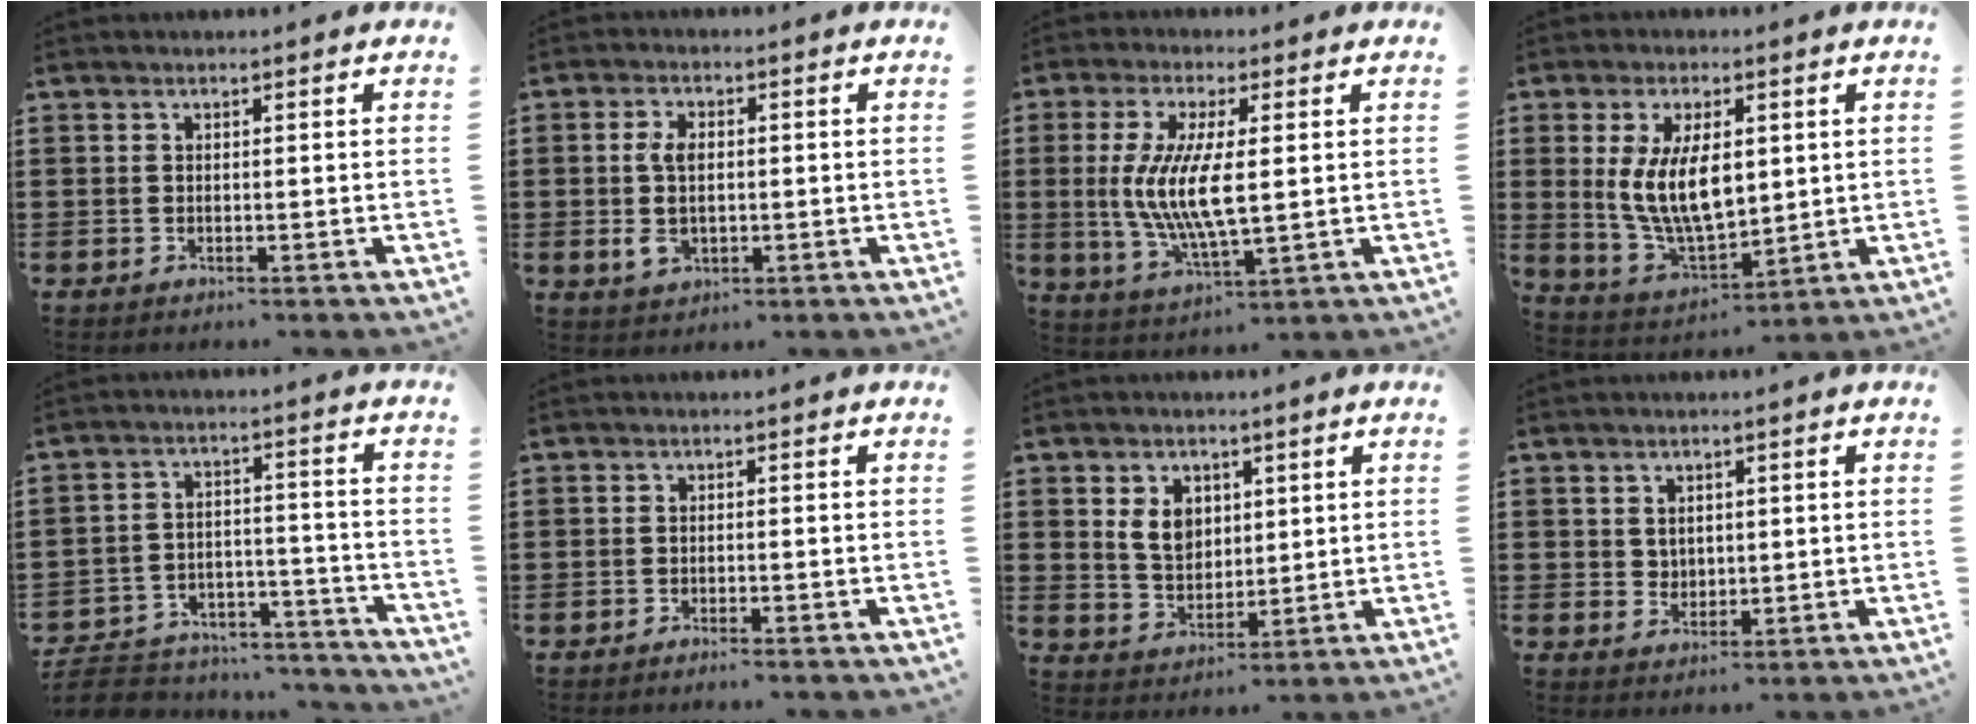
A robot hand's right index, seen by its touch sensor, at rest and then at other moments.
{"total": 5.0, "force": [-0.3, 2.9, 4.1], "torque": [-0.093, 0.003, -0.010]}
{"total": 9.2, "force": [0.5, 2.7, 8.7], "torque": [-0.191, -0.009, 0.003]}
{"total": 10.5, "force": [1.6, 5.1, 9.0], "torque": [-0.185, 0.000, 0.026]}
{"total": 6.6, "force": [-6.3, 1.5, 1.3], "torque": [-0.038, 0.010, -0.128]}
{"total": 1.0, "force": [-0.9, -0.1, 0.3], "torque": [-0.008, -0.002, -0.018]}
{"total": 5.5, "force": [1.7, 4.2, 3.2], "torque": [-0.072, 0.009, 0.029]}
{"total": 2.1, "force": [1.1, 1.7, 0.5], "torque": [-0.015, 0.007, 0.021]}